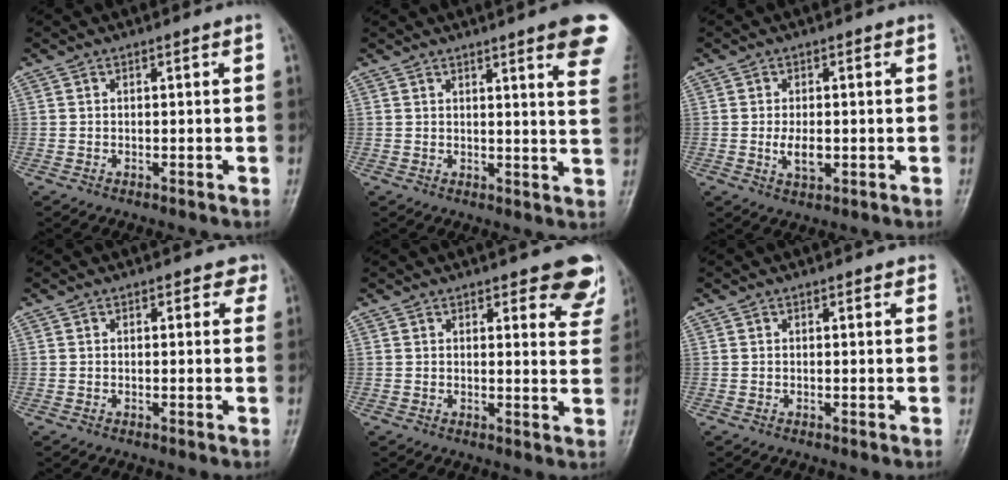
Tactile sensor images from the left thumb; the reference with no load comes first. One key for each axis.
{"total": 12.6, "fx": 7.6, "fy": 1.7, "fz": 9.9, "tx": -0.098, "ty": -0.028, "tz": 0.076}
{"total": 4.2, "fx": -0.5, "fy": 2.4, "fz": 3.4, "tx": -0.057, "ty": -0.005, "tz": -0.009}
{"total": 2.1, "fx": 1.2, "fy": 1.5, "fz": 0.9, "tx": 0.018, "ty": -0.001, "tz": 0.005}
{"total": 8.6, "fx": 6.2, "fy": 3.2, "fz": 5.0, "tx": -0.019, "ty": -0.032, "tz": 0.060}
{"total": 1.0, "fx": 0.6, "fy": 0.6, "fz": 0.5, "tx": 0.001, "ty": -0.002, "tz": 0.002}